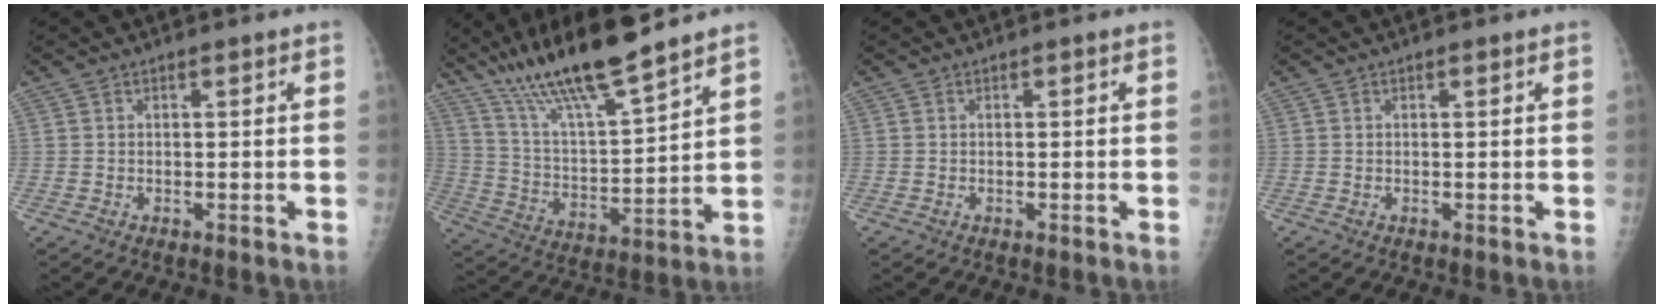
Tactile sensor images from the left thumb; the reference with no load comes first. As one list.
[{"total": 17.6, "force": [14.0, 2.1, 10.4], "torque": [-0.173, -0.068, 0.260]}, {"total": 0.0}, {"total": 0.0}]